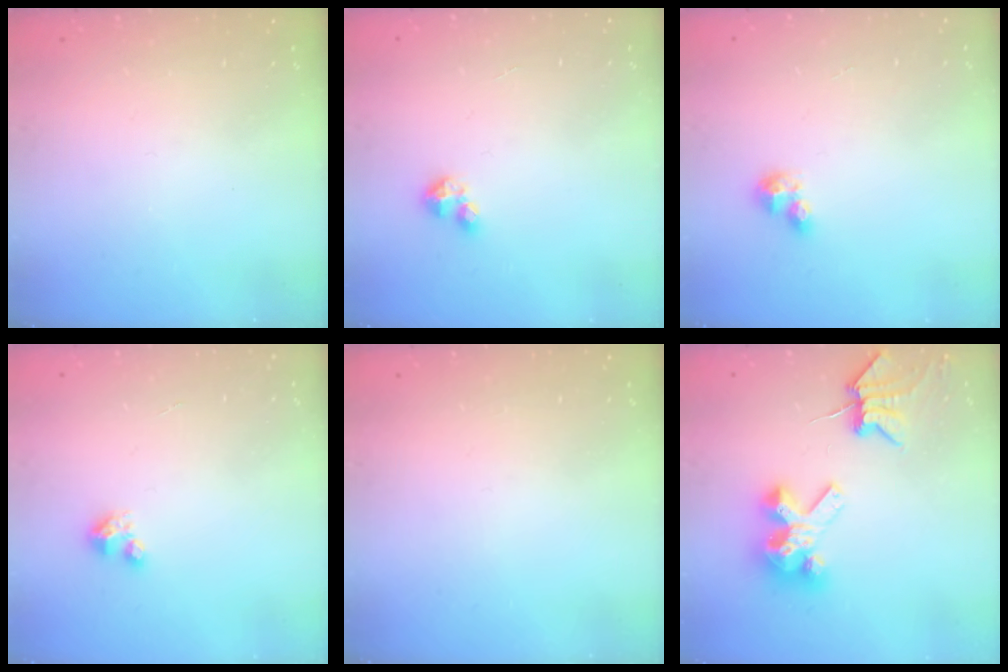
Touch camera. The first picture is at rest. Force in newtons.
{"total": 2.9, "press": 2.9, "slide": 0.2}
{"total": 5.3, "press": 5.3, "slide": 0.6}
{"total": 2.8, "press": 2.8, "slide": 0.3}
{"total": 0.0}
{"total": 9.1, "press": 9.1, "slide": 1.2}